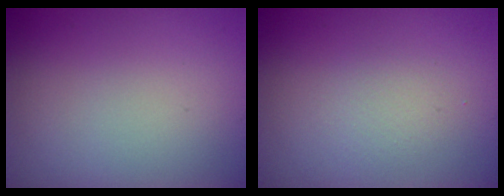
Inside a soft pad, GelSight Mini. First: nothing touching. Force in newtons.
{"total": 1.3, "press": 1.3, "slide": 0.1}